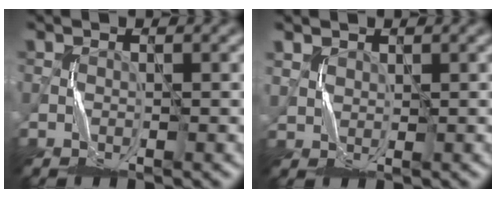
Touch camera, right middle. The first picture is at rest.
{"total": 1.8, "force": [1.5, 1.0, 0.0], "torque": [-0.010, 0.001, 0.032]}